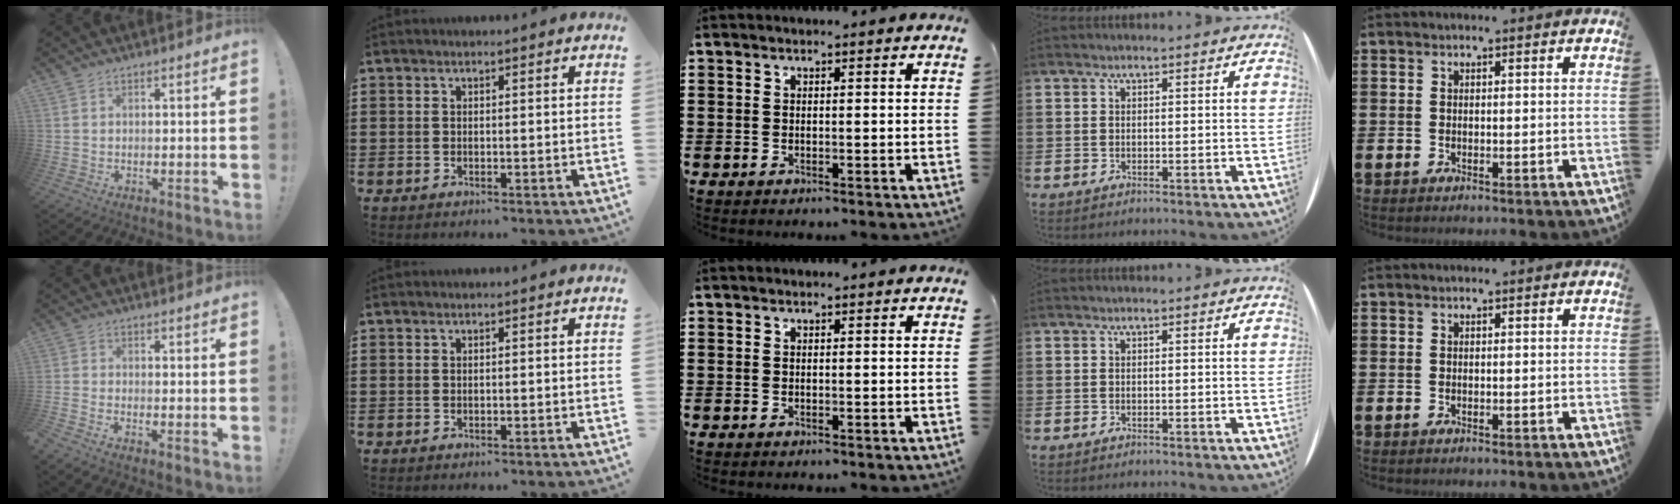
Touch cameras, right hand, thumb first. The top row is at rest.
{"thumb": {"total": 1.5, "force": [-0.7, -0.6, 1.2], "torque": [-0.021, -0.011, -0.012]}}